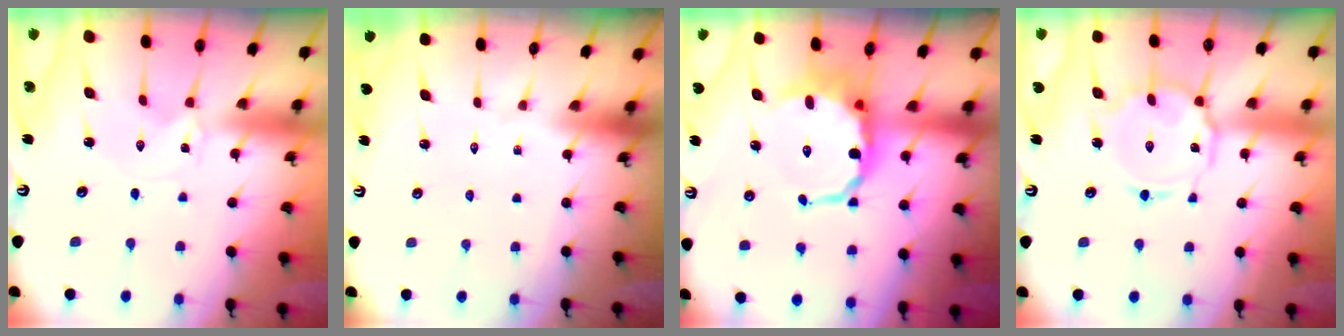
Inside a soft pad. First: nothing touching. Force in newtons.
{"total": 0.0}
{"total": 11.2, "press": 10.8, "slide": 2.8}
{"total": 13.2, "press": 13.2, "slide": 1.2}